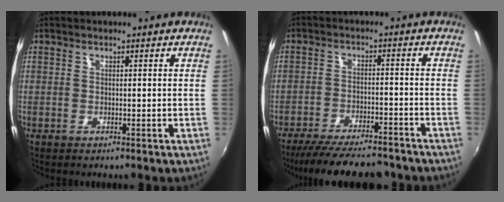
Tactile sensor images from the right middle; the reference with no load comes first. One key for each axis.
{"total": 16.6, "fx": -14.4, "fy": 3.9, "fz": 7.4, "tx": -0.150, "ty": -0.018, "tz": -0.212}